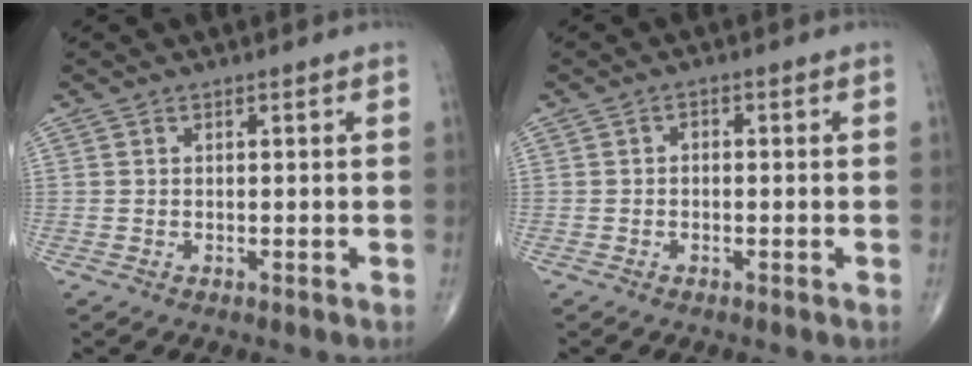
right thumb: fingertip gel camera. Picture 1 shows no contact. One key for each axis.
{"total": 1.1, "fx": -0.1, "fy": 0.8, "fz": 0.8, "tx": -0.006, "ty": 0.005, "tz": -0.006}